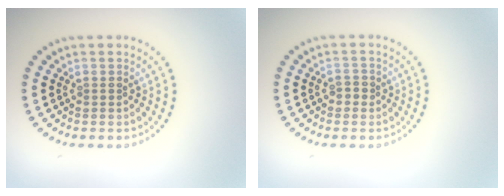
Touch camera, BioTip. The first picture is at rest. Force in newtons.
{"total": 1.0, "press": 0.9, "slide": 0.4}